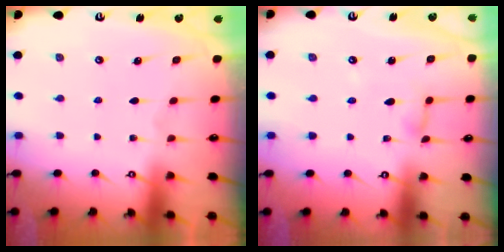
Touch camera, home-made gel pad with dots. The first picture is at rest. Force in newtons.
{"total": 4.2, "press": 4.2, "slide": 0.3}